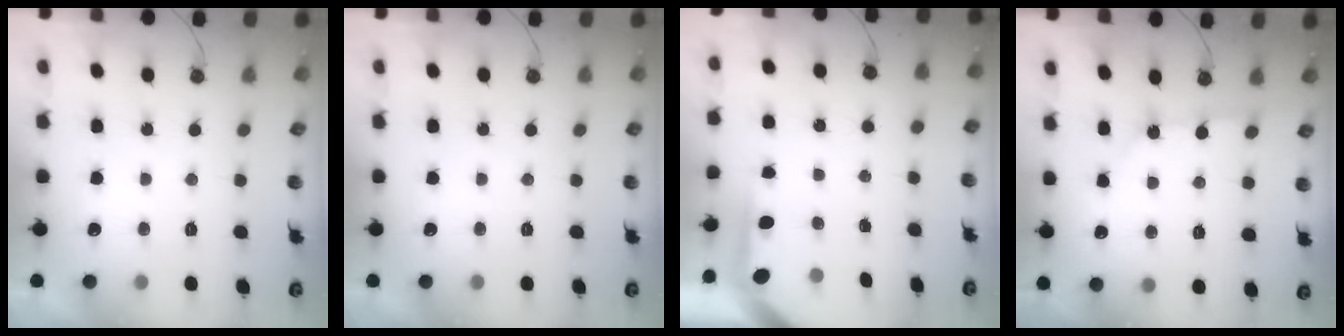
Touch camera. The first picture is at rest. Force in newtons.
{"total": 0.0}
{"total": 3.9, "press": 3.9, "slide": 0.4}
{"total": 1.9, "press": 1.9, "slide": 0.1}